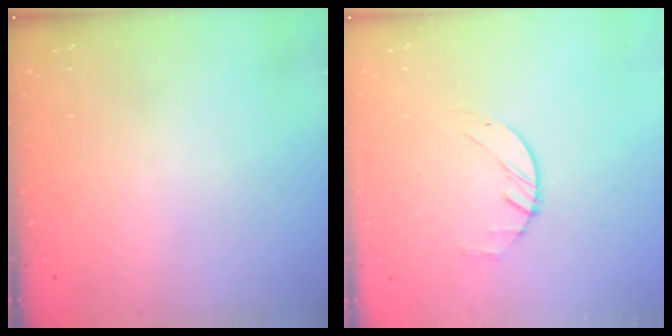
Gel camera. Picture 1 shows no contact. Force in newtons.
{"total": 1.4, "press": 1.3, "slide": 0.2}